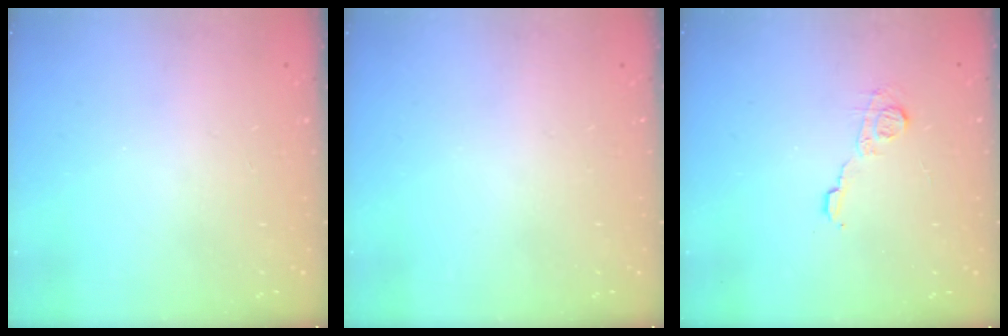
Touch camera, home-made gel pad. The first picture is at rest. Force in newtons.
{"total": 0.0}
{"total": 7.3, "press": 7.2, "slide": 0.4}